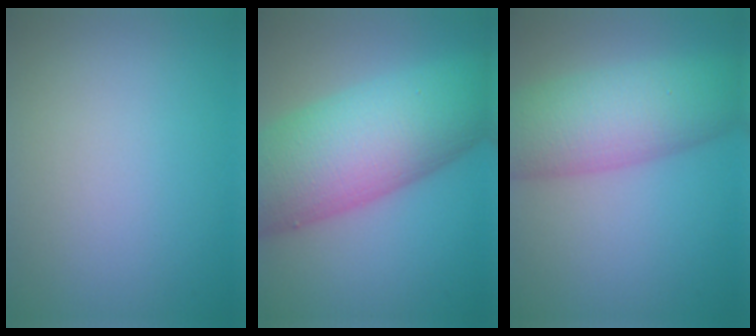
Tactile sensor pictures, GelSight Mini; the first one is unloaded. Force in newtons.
{"total": 13.7, "press": 13.7, "slide": 0.3}
{"total": 8.9, "press": 8.9, "slide": 0.1}